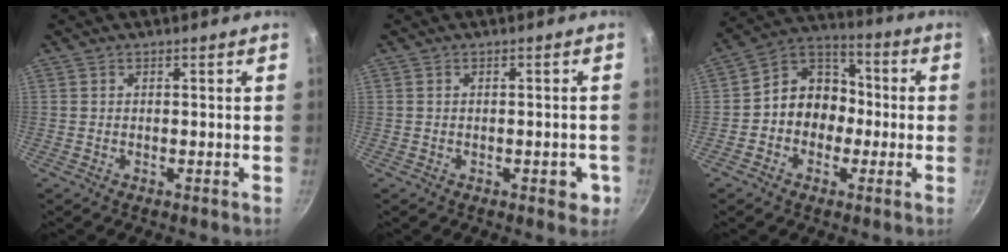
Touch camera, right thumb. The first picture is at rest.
{"total": 3.2, "force": [-1.0, 1.7, 2.5], "torque": [-0.012, 0.008, -0.013]}
{"total": 11.2, "force": [-1.5, 9.5, 5.7], "torque": [-0.038, 0.045, -0.046]}